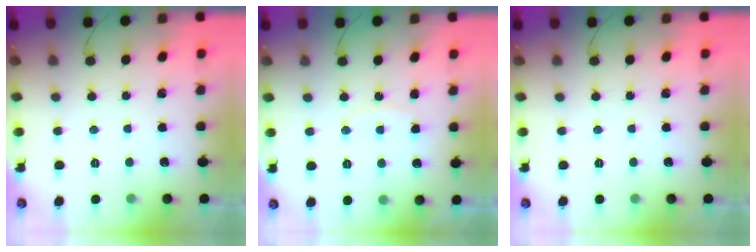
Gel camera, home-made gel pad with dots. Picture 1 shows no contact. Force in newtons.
{"total": 8.4, "press": 8.3, "slide": 0.8}
{"total": 0.0}